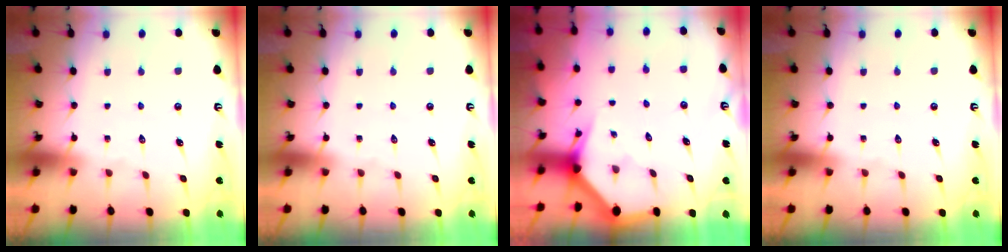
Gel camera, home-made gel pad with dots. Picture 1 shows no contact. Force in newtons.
{"total": 0.0}
{"total": 2.6, "press": 2.6, "slide": 0.0}
{"total": 0.0}